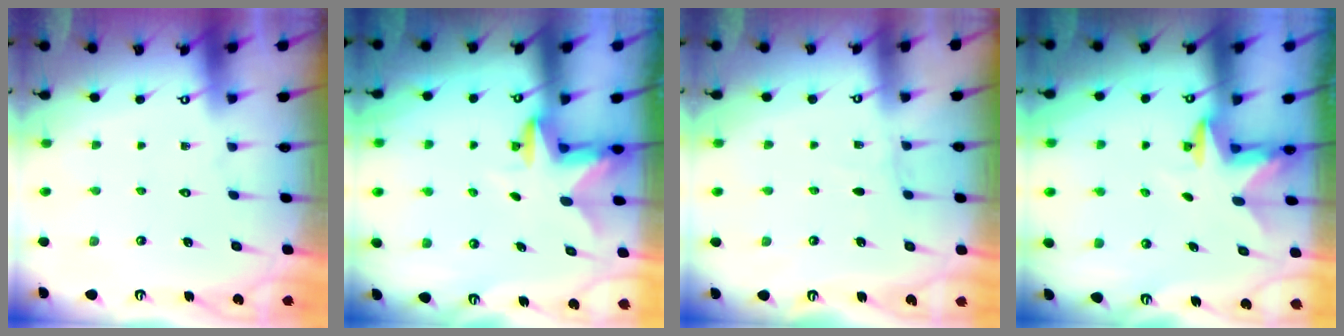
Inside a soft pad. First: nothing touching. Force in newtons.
{"total": 2.8, "press": 2.7, "slide": 0.5}
{"total": 3.3, "press": 3.3, "slide": 0.4}
{"total": 2.5, "press": 2.5, "slide": 0.4}